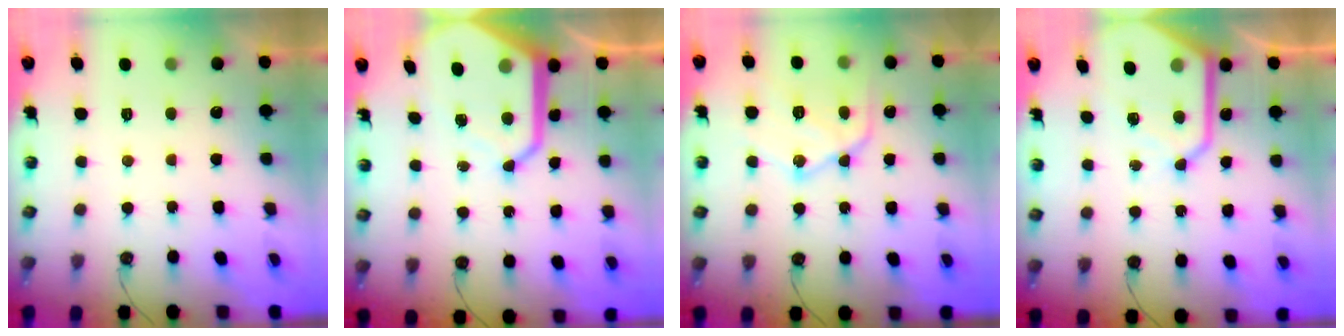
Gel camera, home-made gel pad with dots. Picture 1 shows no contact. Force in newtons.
{"total": 17.4, "press": 17.4, "slide": 1.5}
{"total": 16.0, "press": 16.0, "slide": 1.6}
{"total": 12.8, "press": 12.8, "slide": 0.4}